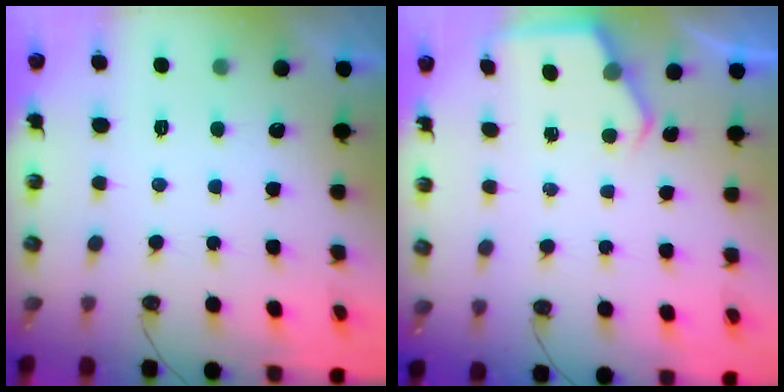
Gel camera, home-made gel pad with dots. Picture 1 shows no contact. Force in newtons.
{"total": 3.9, "press": 3.9, "slide": 0.4}